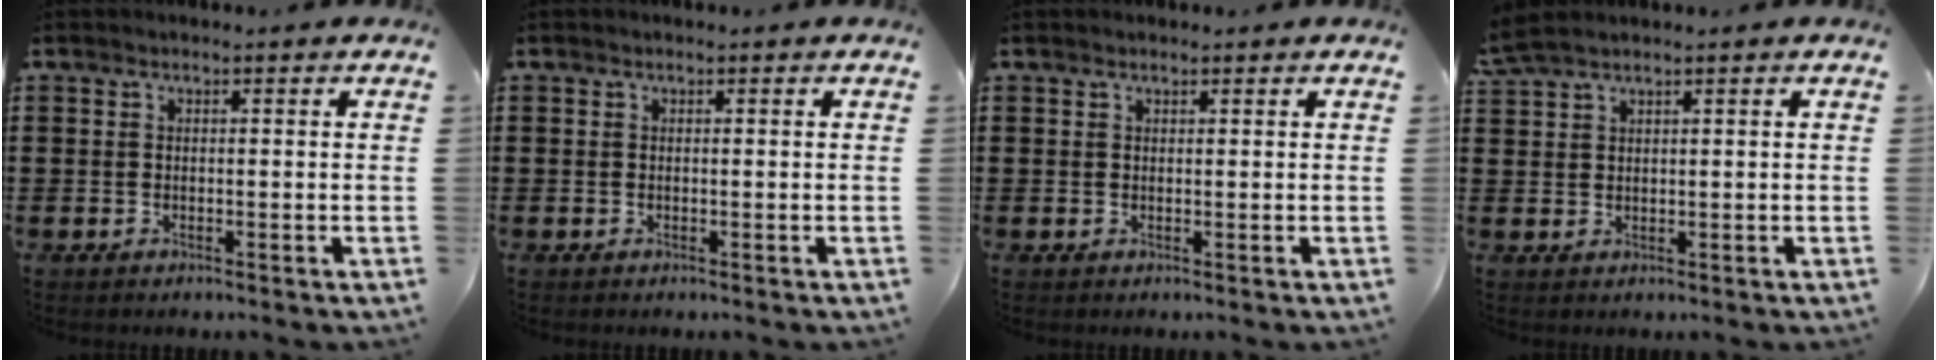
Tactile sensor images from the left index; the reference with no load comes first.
{"total": 0.0}
{"total": 0.6, "force": [0.5, 0.2, 0.2], "torque": [-0.005, 0.001, 0.010]}
{"total": 2.2, "force": [1.8, 0.2, 1.3], "torque": [-0.030, 0.002, 0.034]}